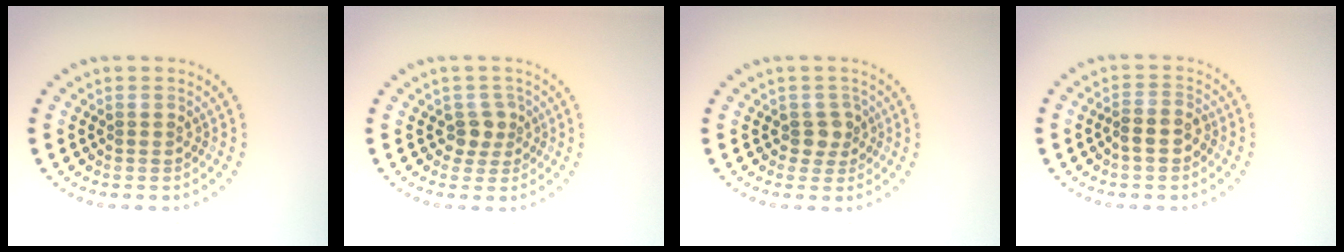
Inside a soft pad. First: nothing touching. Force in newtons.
{"total": 1.9, "press": 1.4, "slide": 1.3}
{"total": 1.7, "press": 1.4, "slide": 1.0}
{"total": 2.1, "press": 2.0, "slide": 0.9}